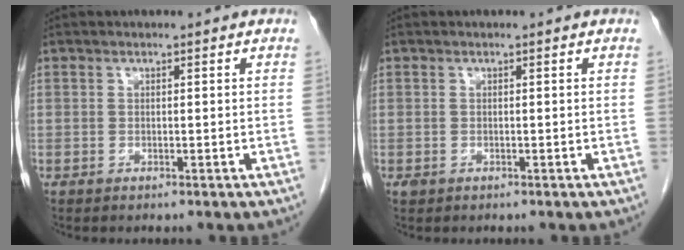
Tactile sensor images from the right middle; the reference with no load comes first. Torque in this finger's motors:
{"motor_torque": [0.20, 0.01, 0.04, 0.00]}